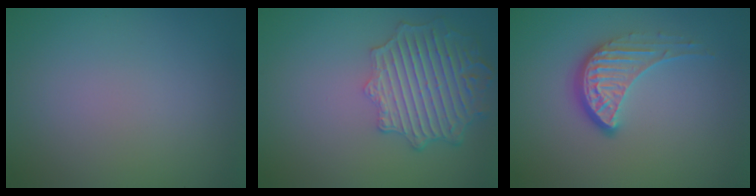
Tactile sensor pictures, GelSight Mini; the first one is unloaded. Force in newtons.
{"total": 6.2, "press": 5.1, "slide": 3.5}
{"total": 4.0, "press": 2.9, "slide": 2.7}